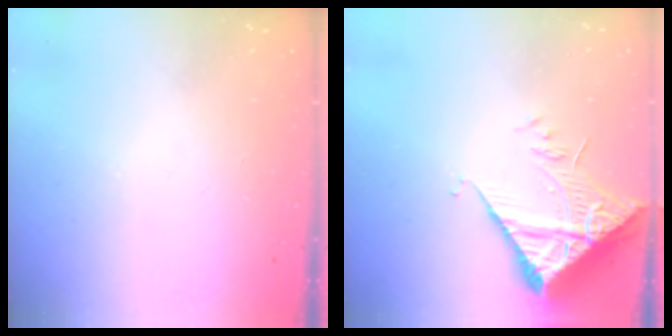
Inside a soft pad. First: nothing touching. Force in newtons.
{"total": 9.3, "press": 9.2, "slide": 1.2}